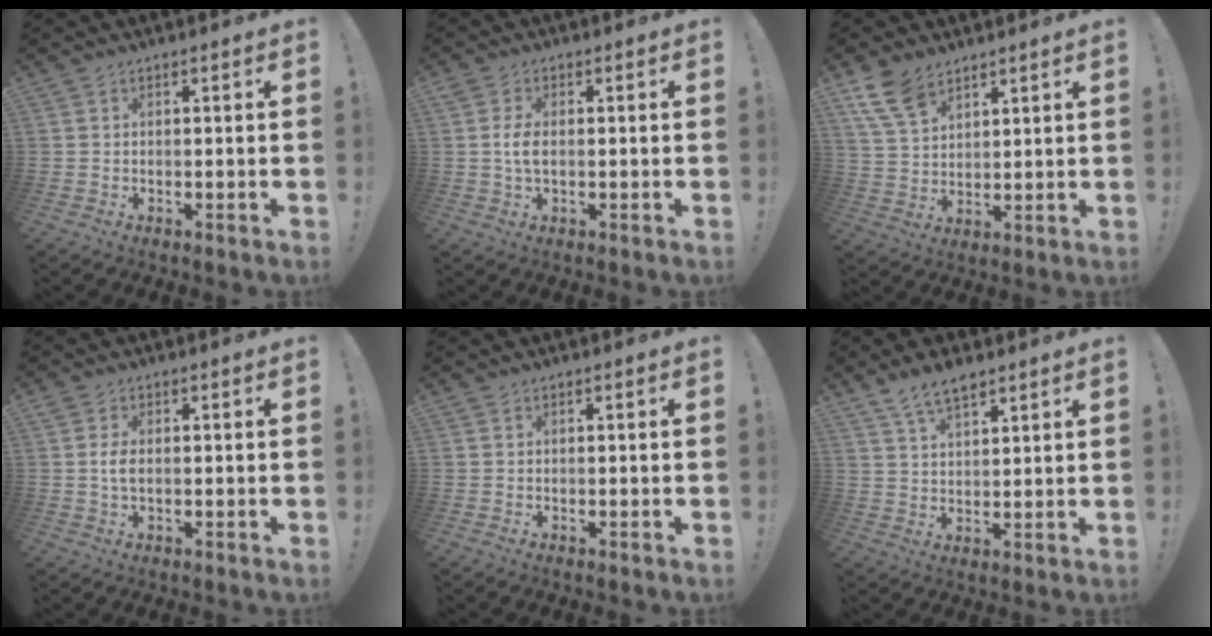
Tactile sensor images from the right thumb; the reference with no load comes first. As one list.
[{"total": 4.2, "force": [0.0, 2.2, 3.6], "torque": [-0.061, 0.001, -0.003]}, {"total": 9.6, "force": [6.5, 5.2, 4.8], "torque": [-0.106, -0.024, 0.132]}, {"total": 3.1, "force": [0.0, 1.6, 2.7], "torque": [-0.055, 0.001, -0.002]}, {"total": 0.0}, {"total": 7.5, "force": [5.4, 3.1, 4.2], "torque": [-0.075, -0.023, 0.101]}]